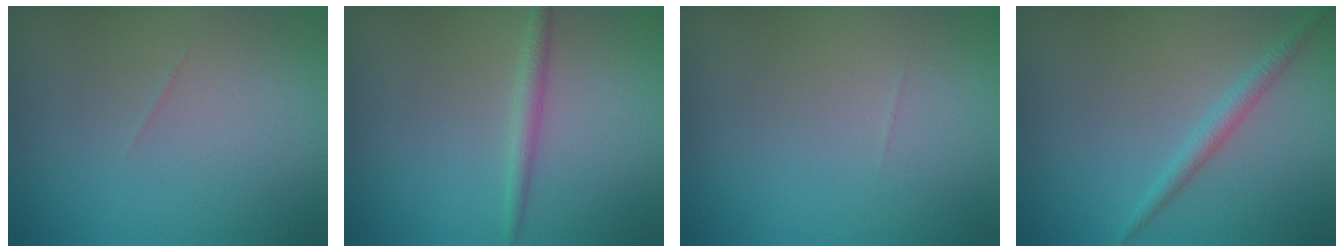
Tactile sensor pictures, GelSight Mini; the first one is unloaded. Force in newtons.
{"total": 1.4, "press": 1.4, "slide": 0.1}
{"total": 0.0}
{"total": 1.7, "press": 1.7, "slide": 0.1}